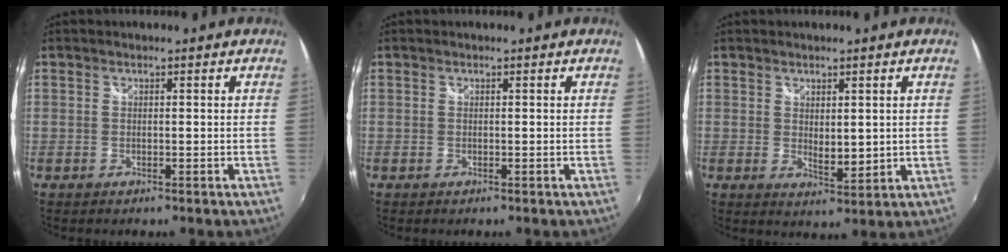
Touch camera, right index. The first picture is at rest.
{"total": 0.0}
{"total": 4.1, "force": [1.2, 2.1, 3.3], "torque": [-0.051, -0.010, 0.026]}